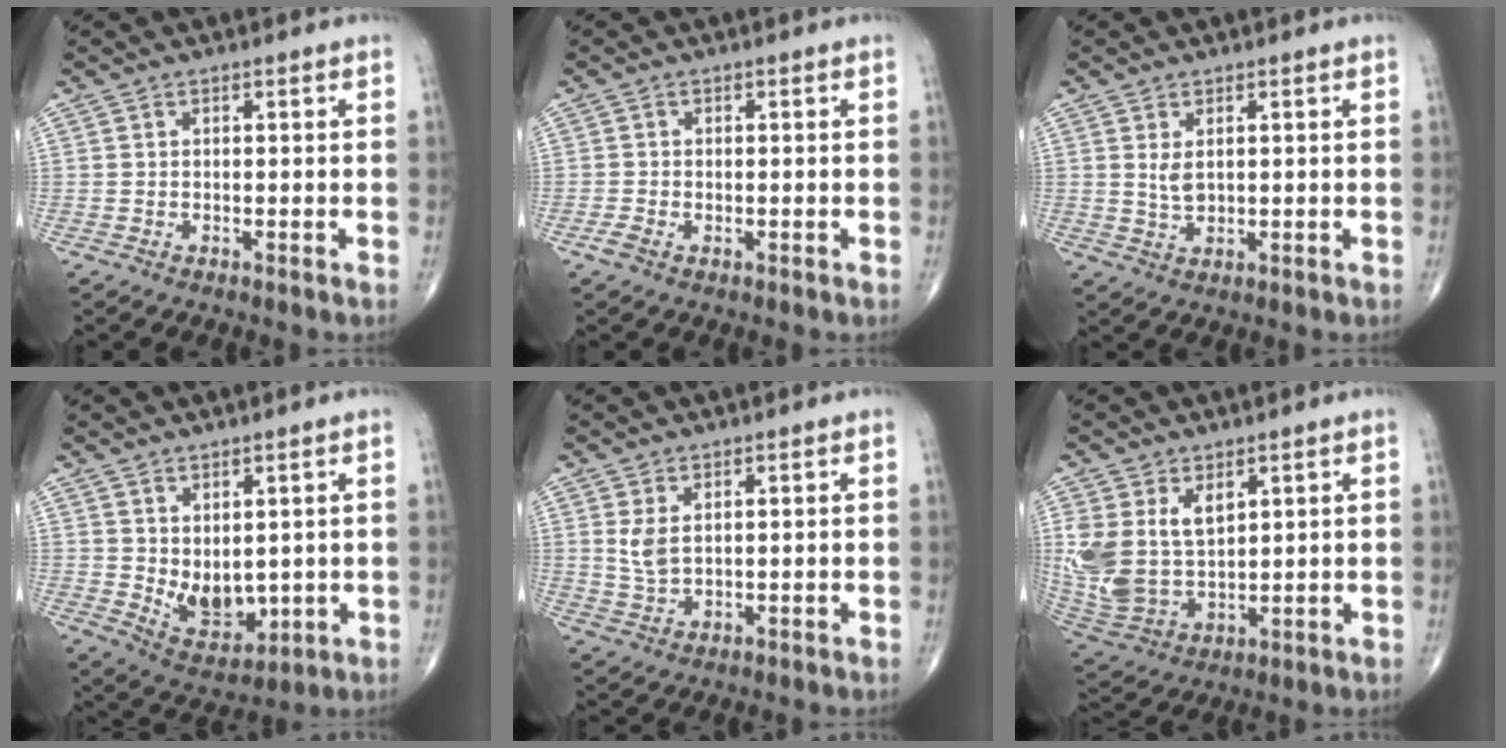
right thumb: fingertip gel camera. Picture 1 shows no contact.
{"total": 1.6, "force": [-0.7, 1.0, 1.1], "torque": [-0.027, 0.002, -0.014]}
{"total": 2.7, "force": [0.8, 1.5, 2.1], "torque": [-0.036, -0.008, 0.021]}
{"total": 8.0, "force": [0.6, 5.0, 6.3], "torque": [-0.070, -0.020, 0.037]}
{"total": 3.4, "force": [1.2, 1.7, 2.7], "torque": [-0.056, -0.007, 0.034]}
{"total": 12.9, "force": [4.5, 8.0, 9.0], "torque": [-0.185, -0.020, 0.109]}